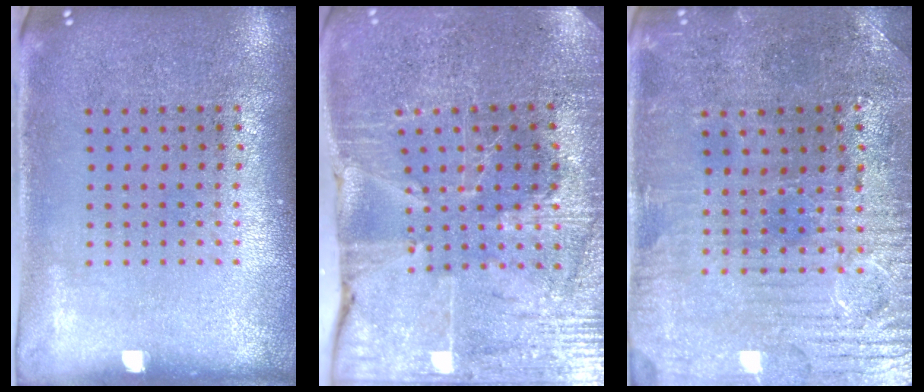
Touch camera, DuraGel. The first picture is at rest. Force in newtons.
{"total": 3.4, "press": 3.4, "slide": 0.3}
{"total": 1.7, "press": 1.7, "slide": 0.5}